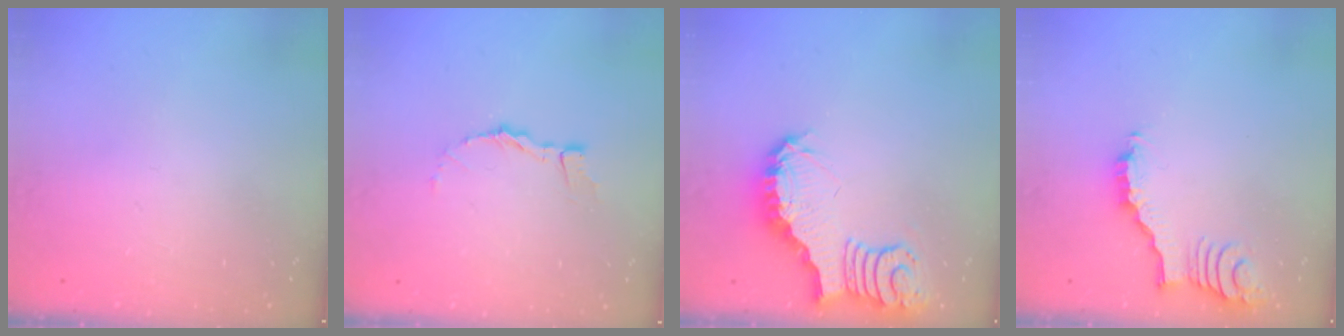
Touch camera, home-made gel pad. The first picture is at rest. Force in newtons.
{"total": 3.5, "press": 3.5, "slide": 0.2}
{"total": 3.8, "press": 3.8, "slide": 0.5}
{"total": 2.6, "press": 2.6, "slide": 0.4}